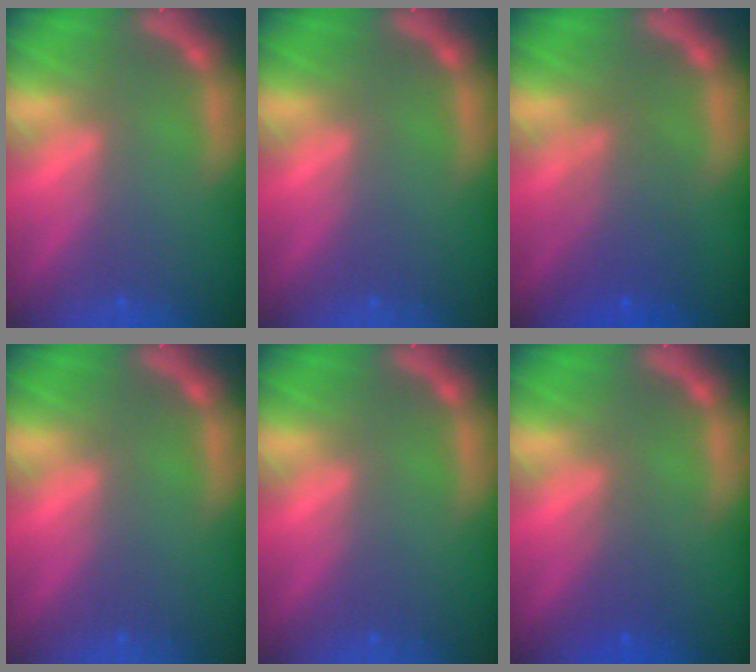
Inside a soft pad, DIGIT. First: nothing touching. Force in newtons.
{"total": 0.0}
{"total": 4.6}
{"total": 0.0}
{"total": 0.0}
{"total": 2.0}